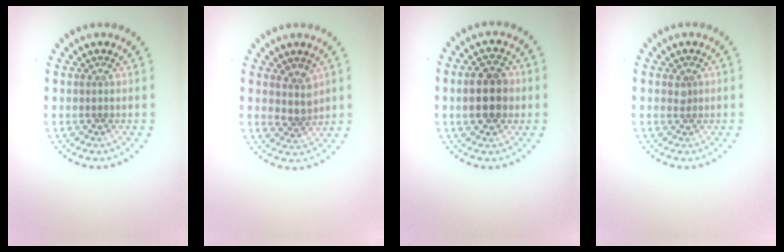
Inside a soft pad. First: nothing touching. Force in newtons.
{"total": 2.1, "press": 1.7, "slide": 1.3}
{"total": 4.4, "press": 4.4, "slide": 0.2}
{"total": 0.6, "press": 0.5, "slide": 0.4}